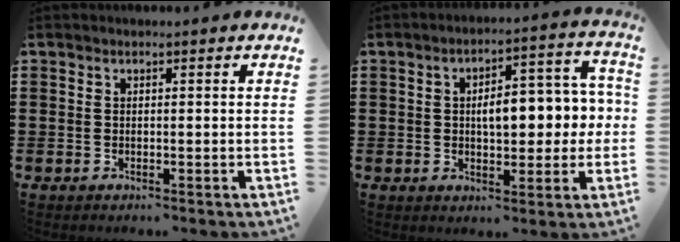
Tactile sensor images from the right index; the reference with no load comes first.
{"total": 7.5, "force": [0.0, 3.8, 6.4], "torque": [-0.093, -0.001, -0.012]}